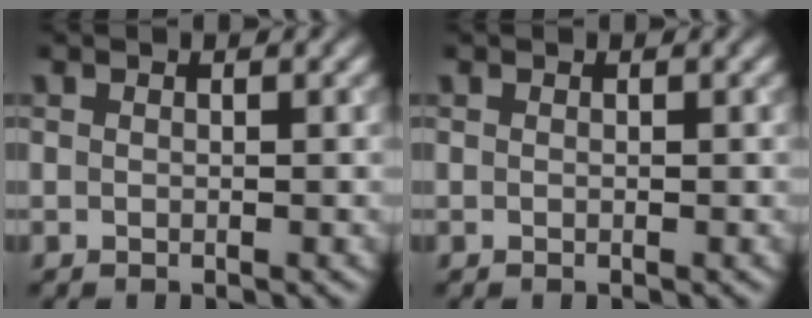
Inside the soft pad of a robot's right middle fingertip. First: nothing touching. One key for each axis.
{"total": 0.0}